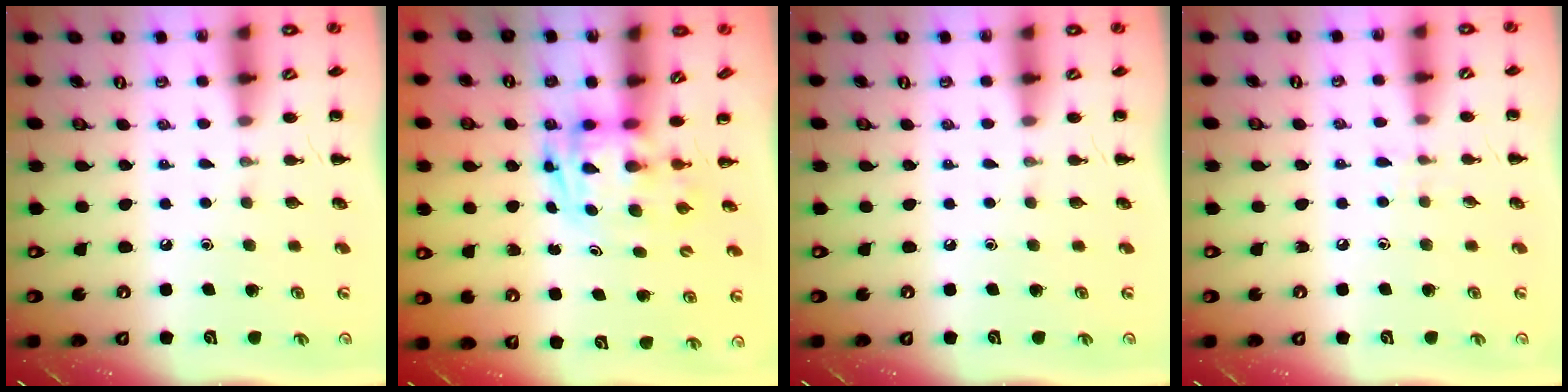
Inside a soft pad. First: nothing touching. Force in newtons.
{"total": 2.7, "press": 2.6, "slide": 0.5}
{"total": 0.0}
{"total": 3.8, "press": 3.5, "slide": 1.5}